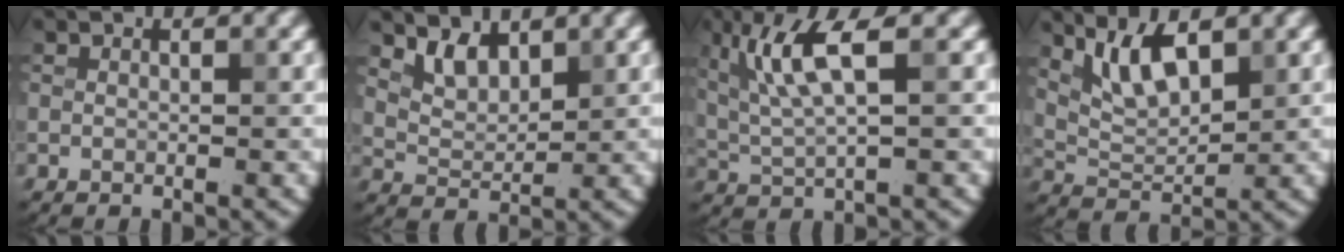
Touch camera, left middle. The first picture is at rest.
{"total": 2.8, "force": [2.0, 1.5, 1.4], "torque": [-0.032, -0.008, 0.038]}
{"total": 5.4, "force": [1.8, 1.2, 5.0], "torque": [-0.104, 0.001, 0.039]}
{"total": 4.4, "force": [2.5, 1.6, 3.3], "torque": [-0.071, -0.006, 0.053]}